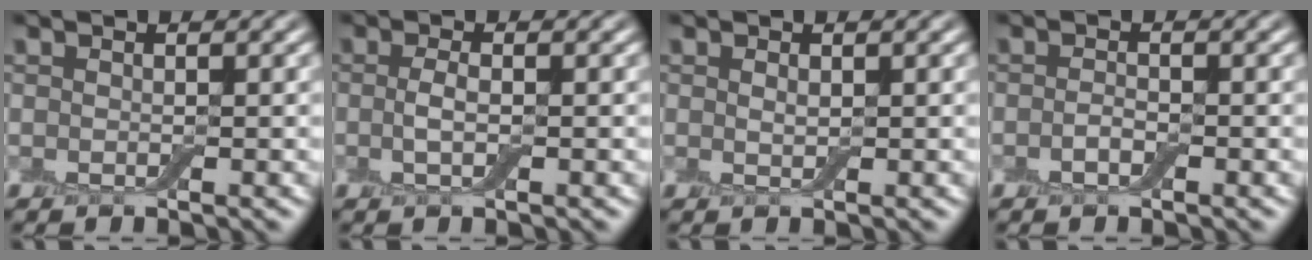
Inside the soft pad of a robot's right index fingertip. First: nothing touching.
{"total": 1.6, "force": [-0.1, 0.6, 1.5], "torque": [-0.034, -0.001, -0.005]}
{"total": 0.7, "force": [0.3, 0.3, 0.6], "torque": [-0.012, -0.001, 0.006]}
{"total": 1.1, "force": [-0.5, 0.5, 0.8], "torque": [-0.019, 0.001, -0.011]}